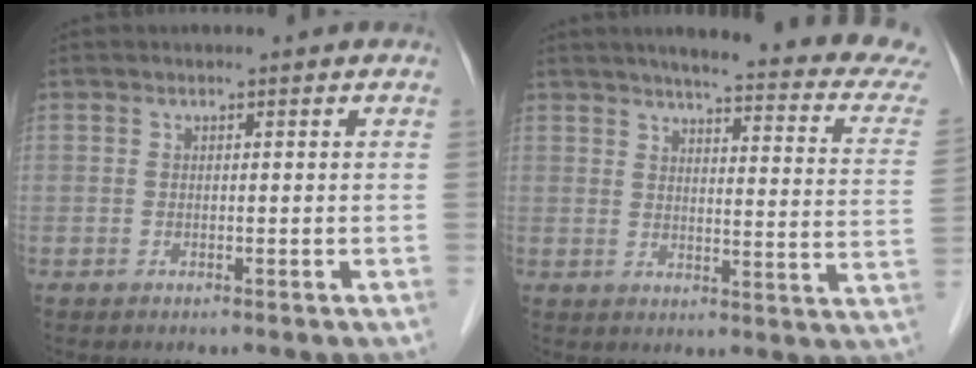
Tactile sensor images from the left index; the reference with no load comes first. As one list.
[{"total": 20.5, "force": [18.1, 0.7, 9.5], "torque": [-0.115, -0.054, 0.199]}]